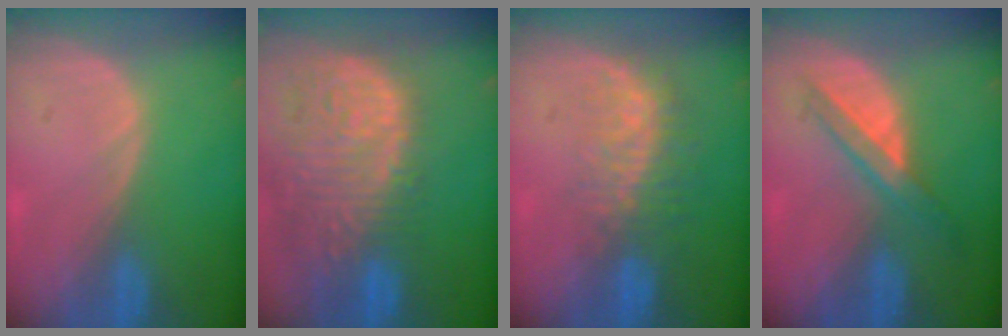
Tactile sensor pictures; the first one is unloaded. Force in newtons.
{"total": 14.6, "press": 12.0, "slide": 8.2}
{"total": 8.3, "press": 6.9, "slide": 4.5}
{"total": 5.8, "press": 5.2, "slide": 2.6}